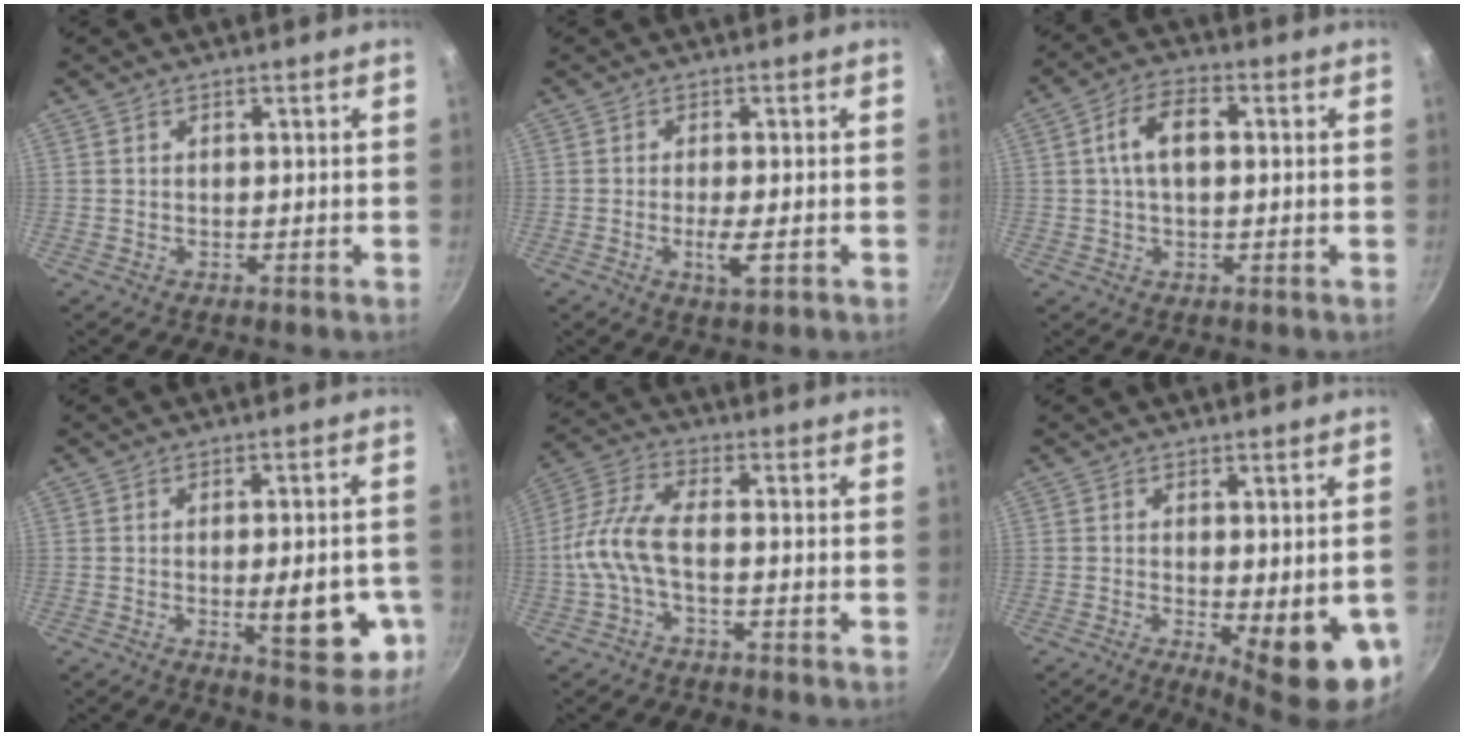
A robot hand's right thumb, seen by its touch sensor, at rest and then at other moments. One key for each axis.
{"total": 3.6, "fx": -1.1, "fy": 0.9, "fz": 3.3, "tx": -0.067, "ty": -0.005, "tz": -0.018}
{"total": 7.6, "fx": 1.0, "fy": 4.1, "fz": 6.2, "tx": -0.114, "ty": 0.018, "tz": 0.015}
{"total": 11.0, "fx": -2.8, "fy": 4.1, "fz": 9.9, "tx": -0.108, "ty": 0.006, "tz": -0.029}
{"total": 8.1, "fx": -1.6, "fy": 3.0, "fz": 7.4, "tx": -0.178, "ty": 0.030, "tz": -0.039}
{"total": 12.8, "fx": -4.1, "fy": 4.3, "fz": 11.3, "tx": -0.124, "ty": -0.015, "tz": -0.041}